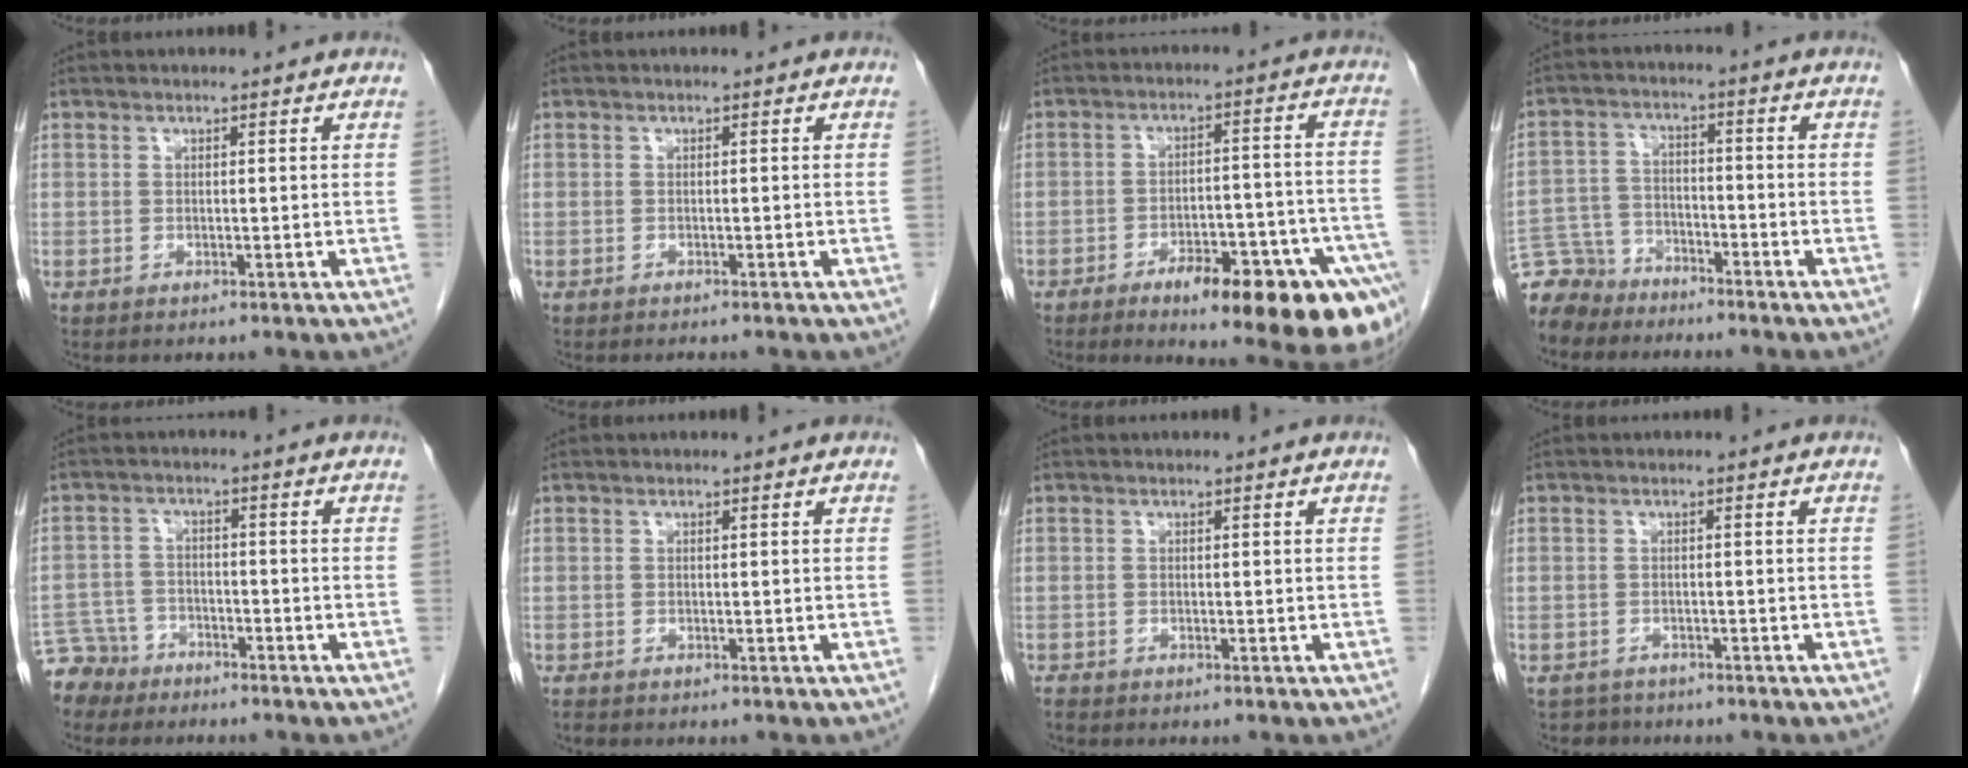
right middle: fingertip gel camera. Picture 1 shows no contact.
{"total": 1.5, "force": [-1.3, 0.4, 0.7], "torque": [-0.014, -0.003, -0.013]}
{"total": 19.0, "force": [-13.2, 4.0, 13.0], "torque": [-0.078, 0.028, -0.168]}
{"total": 8.5, "force": [-7.6, 3.6, -0.1], "torque": [-0.002, 0.008, -0.146]}
{"total": 5.2, "force": [-4.4, 2.7, -0.6], "torque": [0.013, -0.003, -0.086]}
{"total": 0.5, "force": [-0.5, 0.1, 0.1], "torque": [-0.010, -0.002, -0.012]}
{"total": 0.8, "force": [-0.7, 0.3, 0.1], "torque": [-0.008, -0.001, -0.016]}
{"total": 2.6, "force": [-2.2, 1.3, -0.5], "torque": [-0.001, 0.002, -0.034]}